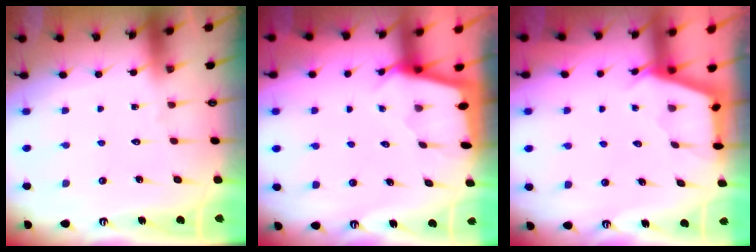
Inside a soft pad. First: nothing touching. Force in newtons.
{"total": 2.2, "press": 2.2, "slide": 0.3}
{"total": 2.9, "press": 2.9, "slide": 0.3}